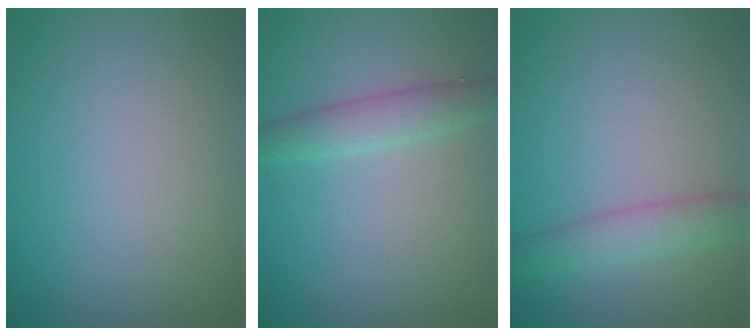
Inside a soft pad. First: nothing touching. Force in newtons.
{"total": 2.4, "press": 2.4, "slide": 0.1}
{"total": 2.9, "press": 2.9, "slide": 0.1}